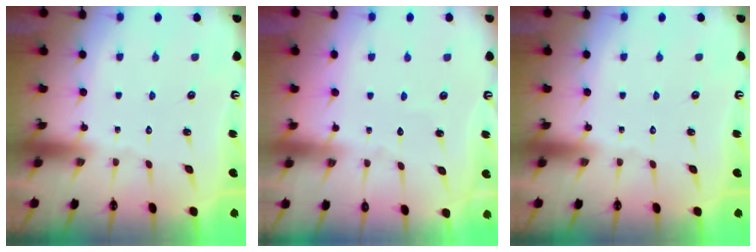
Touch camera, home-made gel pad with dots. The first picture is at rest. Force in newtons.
{"total": 3.2, "press": 3.2, "slide": 0.4}
{"total": 0.0}